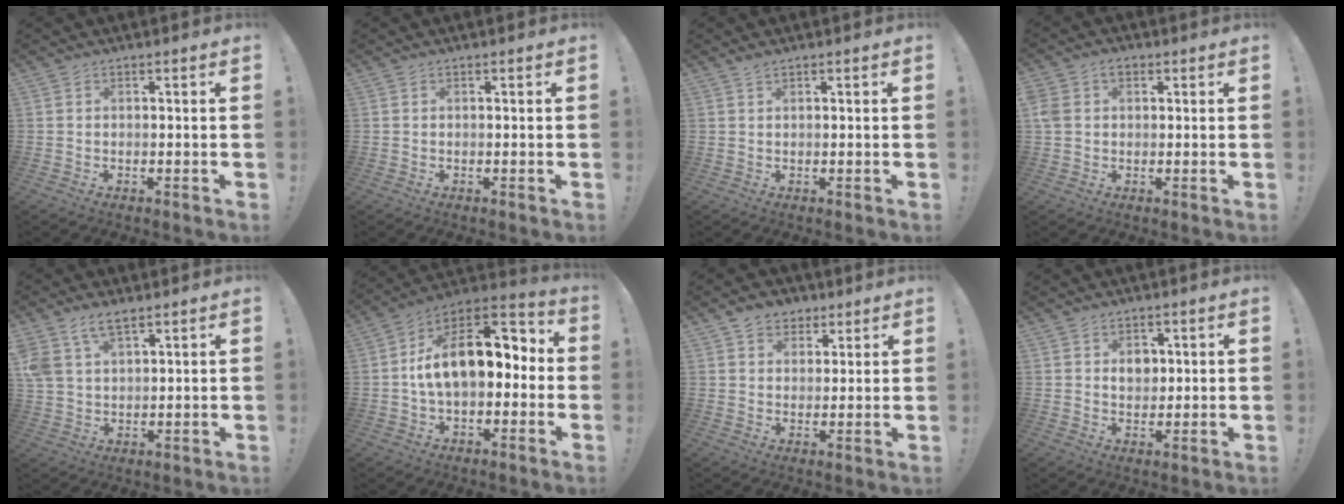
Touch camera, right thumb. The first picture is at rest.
{"total": 0.0}
{"total": 1.2, "force": [1.1, 0.2, 0.4], "torque": [-0.008, 0.001, 0.021]}
{"total": 5.4, "force": [1.5, 4.2, 3.1], "torque": [-0.060, 0.002, 0.030]}
{"total": 7.7, "force": [5.0, 4.3, 4.1], "torque": [-0.075, -0.012, 0.098]}
{"total": 17.3, "force": [2.4, 9.9, 14.0], "torque": [-0.218, 0.004, 0.046]}
{"total": 6.2, "force": [3.5, 5.0, 1.2], "torque": [-0.004, -0.020, 0.066]}
{"total": 4.7, "force": [1.5, 4.0, 2.0], "torque": [-0.022, -0.004, 0.023]}